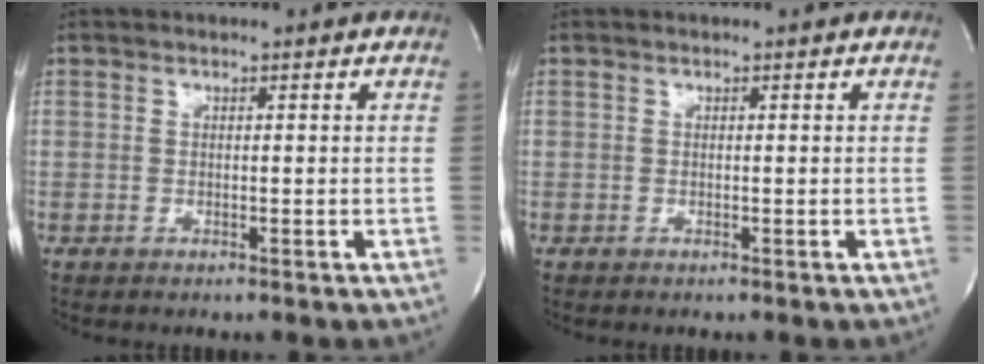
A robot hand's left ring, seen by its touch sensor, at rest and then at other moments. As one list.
[{"total": 0.0}]